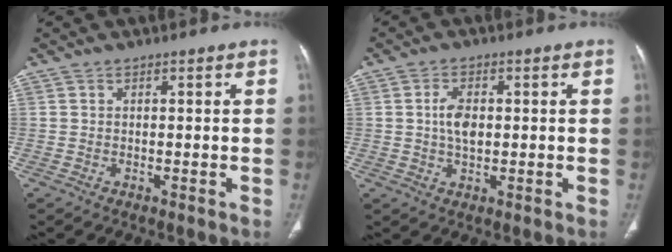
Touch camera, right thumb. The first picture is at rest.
{"total": 4.4, "force": [0.4, 2.6, 3.6], "torque": [-0.066, 0.002, 0.006]}